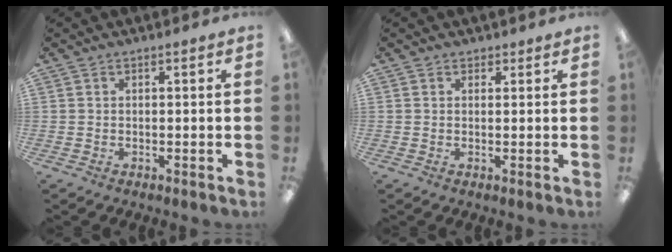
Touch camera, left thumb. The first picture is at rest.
{"total": 1.1, "force": [0.8, 0.7, 0.1], "torque": [0.005, -0.001, 0.014]}